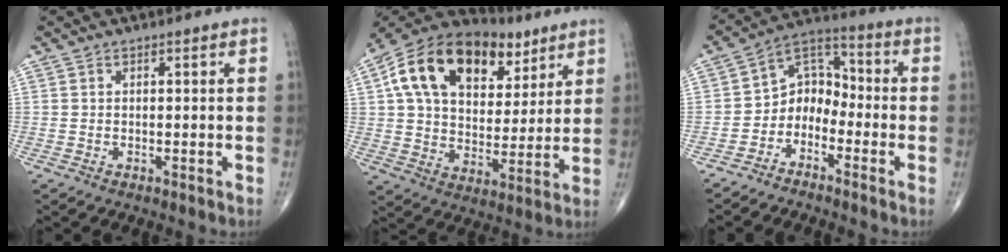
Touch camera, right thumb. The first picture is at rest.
{"total": 24.5, "force": [10.7, 15.1, 16.1], "torque": [-0.255, 0.009, 0.176]}
{"total": 7.9, "force": [-3.8, 6.0, 3.6], "torque": [-0.029, 0.066, -0.087]}